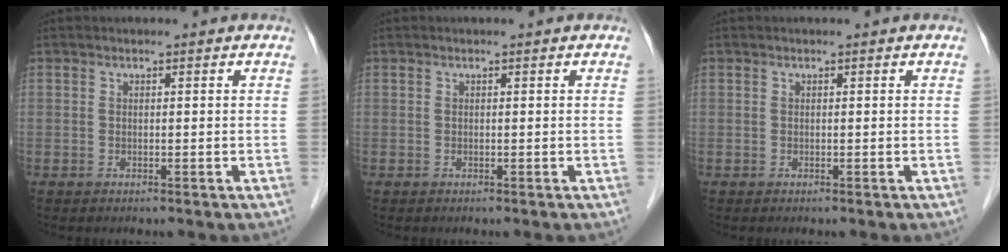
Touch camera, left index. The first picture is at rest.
{"total": 0.0}
{"total": 0.0}